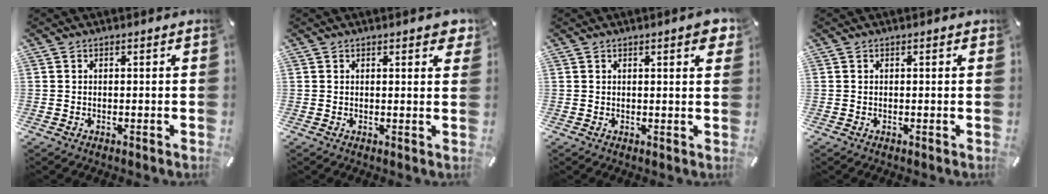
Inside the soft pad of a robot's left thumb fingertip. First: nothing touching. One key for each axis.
{"total": 2.1, "fx": 1.6, "fy": 0.9, "fz": 1.2, "tx": -0.011, "ty": -0.004, "tz": 0.025}
{"total": 3.3, "fx": 1.7, "fy": 0.8, "fz": 2.7, "tx": -0.039, "ty": -0.003, "tz": 0.025}
{"total": 0.0}